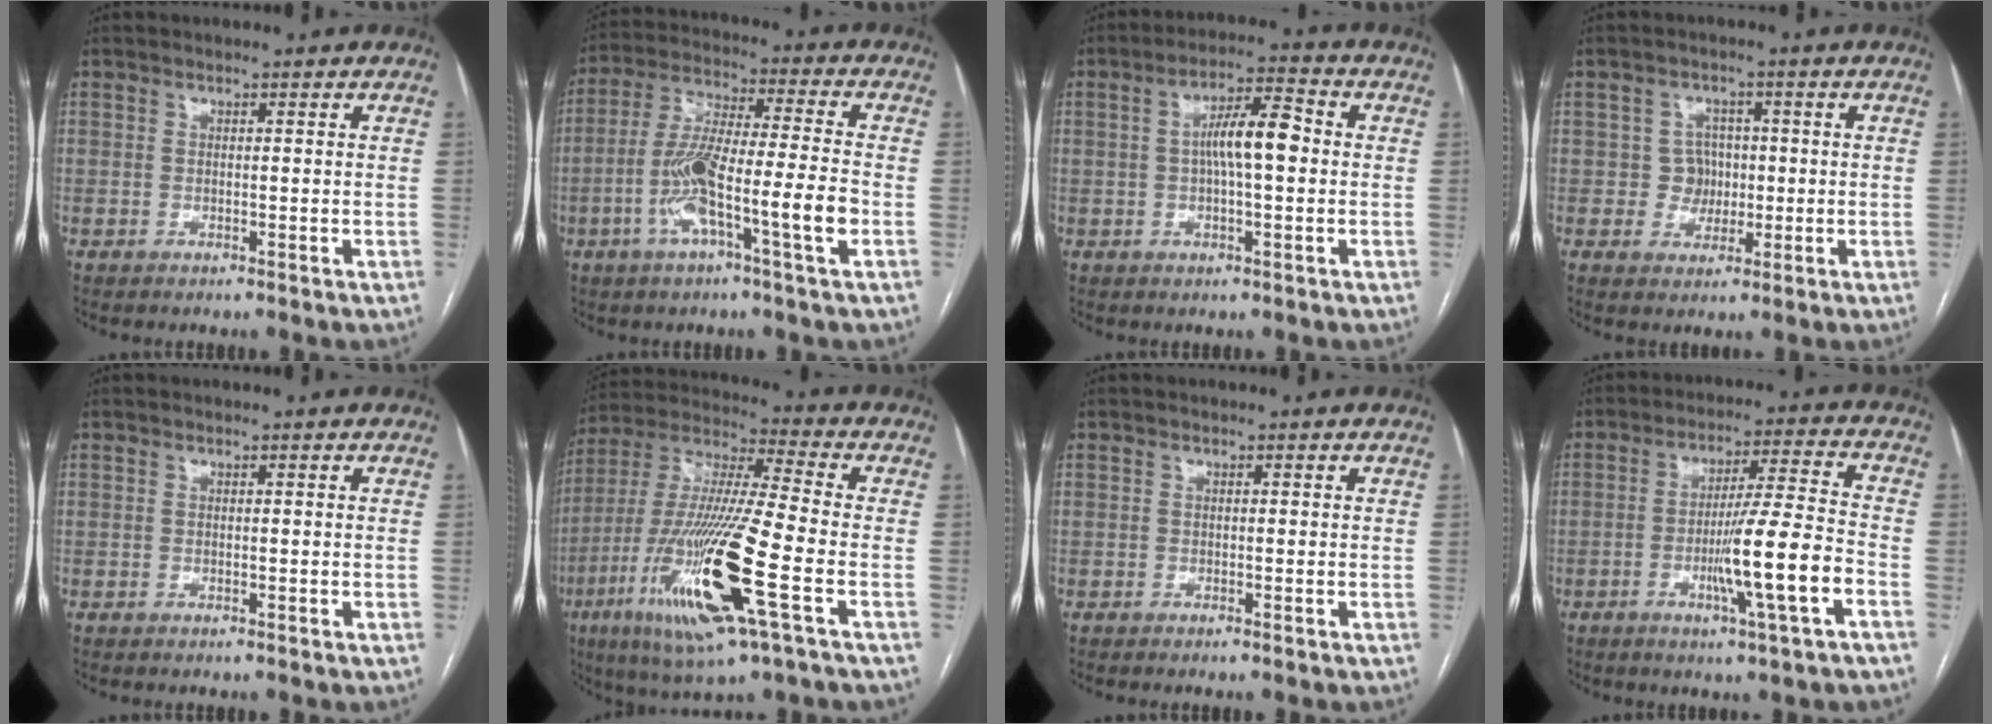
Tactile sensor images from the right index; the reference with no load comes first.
{"total": 13.1, "force": [-4.3, 0.3, 12.4], "torque": [-0.237, 0.004, -0.083]}
{"total": 7.5, "force": [0.3, 1.6, 7.3], "torque": [-0.132, 0.021, 0.003]}
{"total": 3.8, "force": [-0.1, 3.7, 0.8], "torque": [0.000, 0.013, 0.002]}
{"total": 0.0}
{"total": 21.4, "force": [-7.4, 1.6, 20.0], "torque": [-0.430, -0.033, -0.140]}
{"total": 0.0}
{"total": 11.7, "force": [-4.0, -0.8, 10.9], "torque": [-0.187, -0.005, -0.068]}